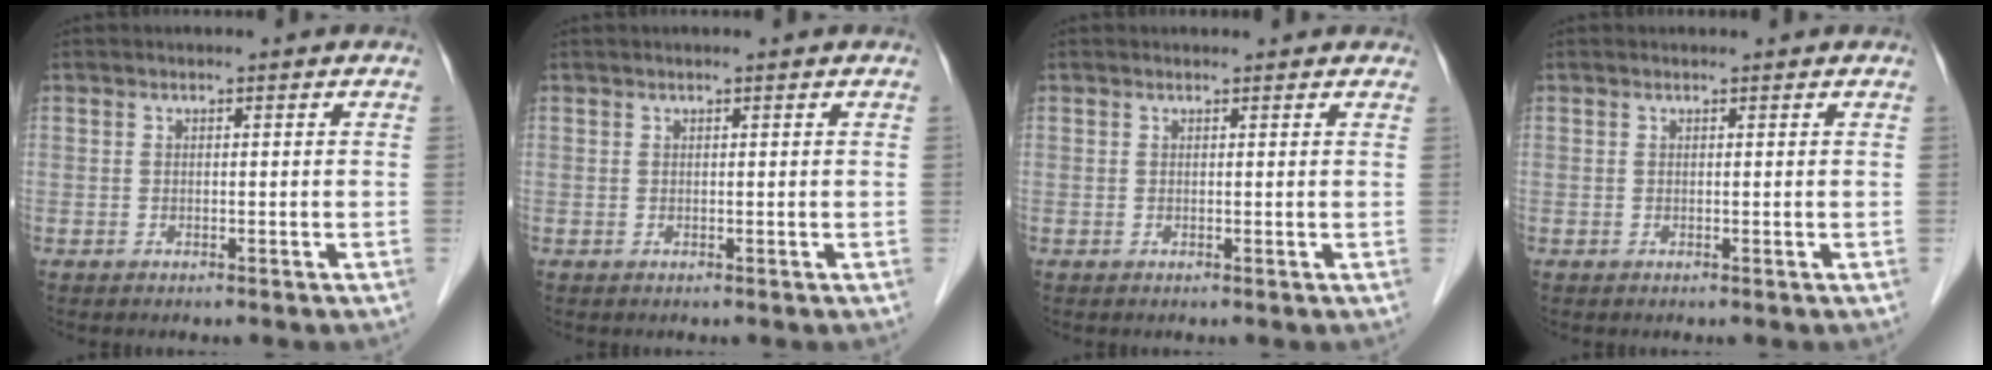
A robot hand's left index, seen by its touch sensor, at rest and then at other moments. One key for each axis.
{"total": 0.9, "fx": 0.7, "fy": -0.1, "fz": 0.6, "tx": -0.008, "ty": 0.009, "tz": 0.014}
{"total": 2.7, "fx": 2.4, "fy": 0.8, "fz": 0.8, "tx": -0.010, "ty": 0.013, "tz": 0.020}
{"total": 0.7, "fx": 0.7, "fy": 0.1, "fz": 0.2, "tx": -0.010, "ty": 0.006, "tz": 0.009}